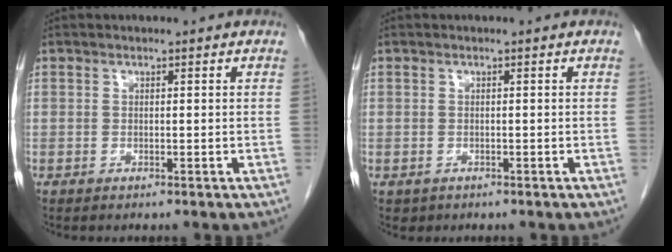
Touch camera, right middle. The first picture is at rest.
{"total": 0.8, "force": [-0.3, 0.8, 0.1], "torque": [-0.004, 0.004, 0.002]}